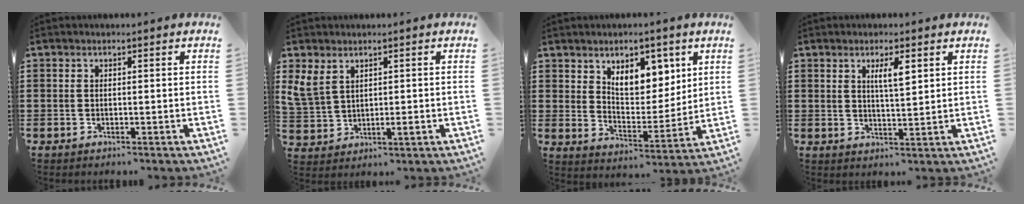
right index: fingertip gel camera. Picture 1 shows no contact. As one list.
[{"total": 3.7, "force": [1.1, 2.3, 2.7], "torque": [-0.080, -0.003, 0.015]}, {"total": 7.8, "force": [4.6, 4.6, 4.2], "torque": [-0.083, -0.012, 0.082]}, {"total": 3.6, "force": [1.6, 0.9, 3.2], "torque": [-0.057, 0.003, 0.023]}]